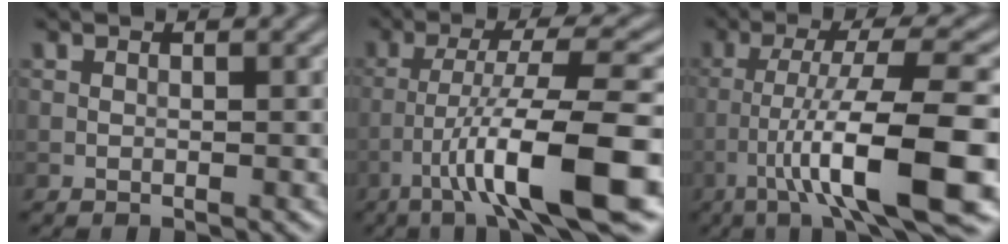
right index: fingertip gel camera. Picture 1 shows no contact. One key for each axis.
{"total": 10.5, "fx": -4.8, "fy": 1.4, "fz": 9.2, "tx": -0.151, "ty": 0.016, "tz": -0.074}
{"total": 11.7, "fx": -4.9, "fy": 1.8, "fz": 10.5, "tx": -0.163, "ty": 0.018, "tz": -0.073}